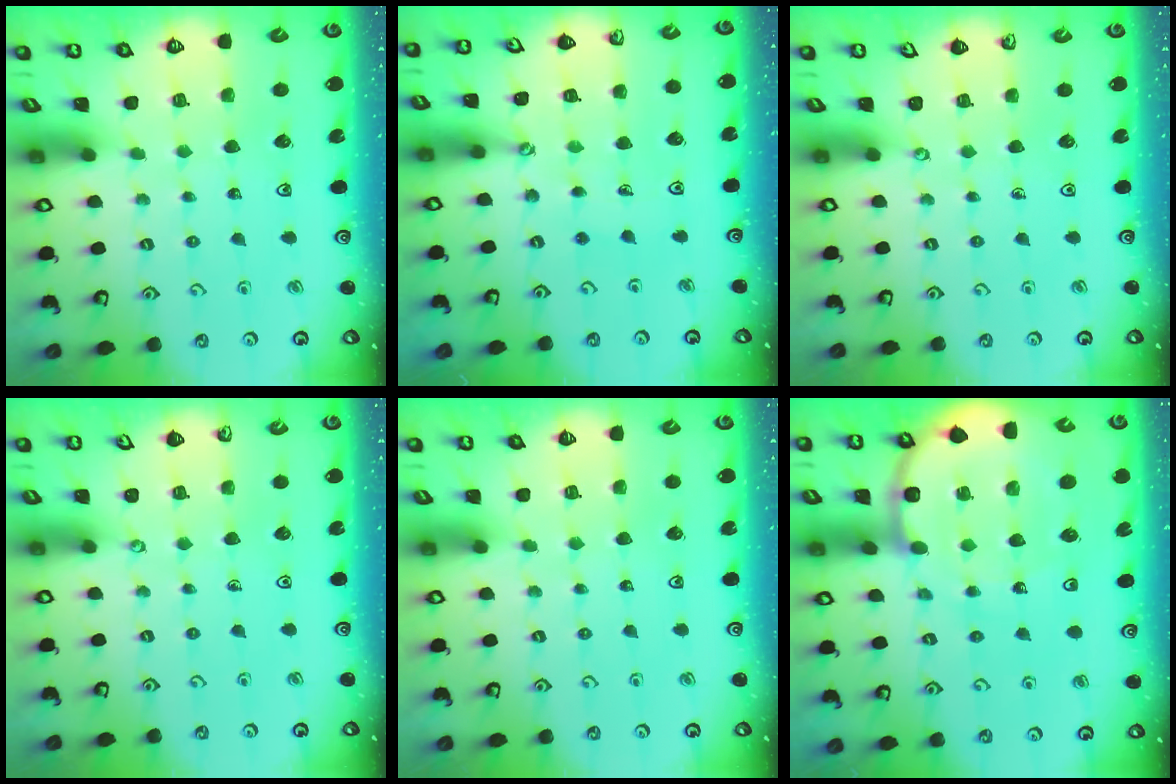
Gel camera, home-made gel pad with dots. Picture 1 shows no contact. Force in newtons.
{"total": 2.8, "press": 2.5, "slide": 1.3}
{"total": 0.0}
{"total": 0.0}
{"total": 0.0}
{"total": 12.4, "press": 12.1, "slide": 2.4}